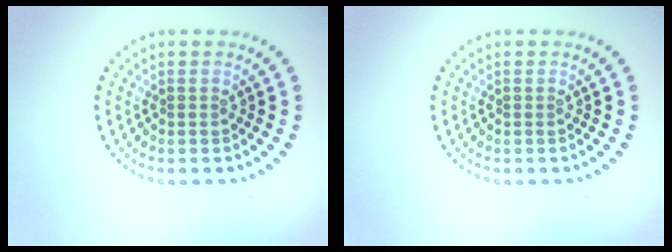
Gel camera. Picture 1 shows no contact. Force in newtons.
{"total": 0.0}